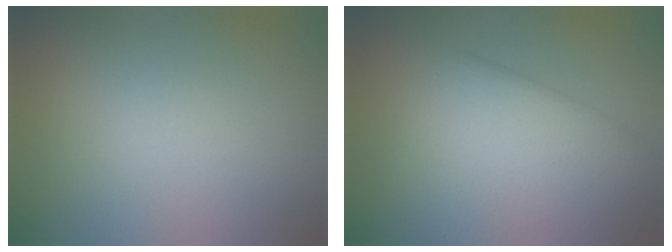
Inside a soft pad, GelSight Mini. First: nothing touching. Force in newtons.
{"total": 8.9, "press": 8.9, "slide": 0.5}